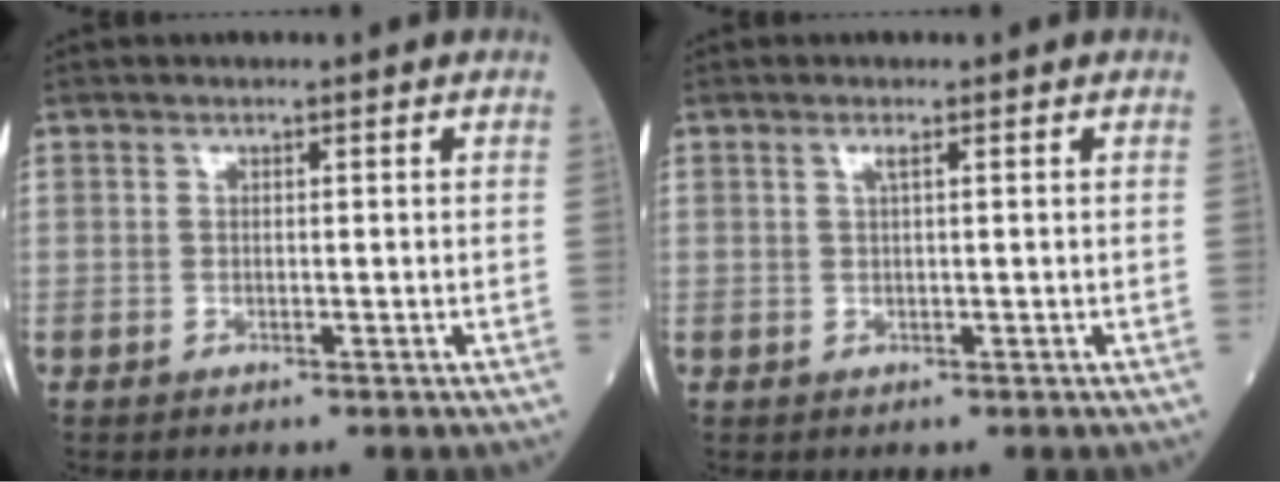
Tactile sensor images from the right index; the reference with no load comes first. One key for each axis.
{"total": 0.9, "fx": 0.4, "fy": -0.1, "fz": 0.8, "tx": -0.022, "ty": 0.003, "tz": 0.009}